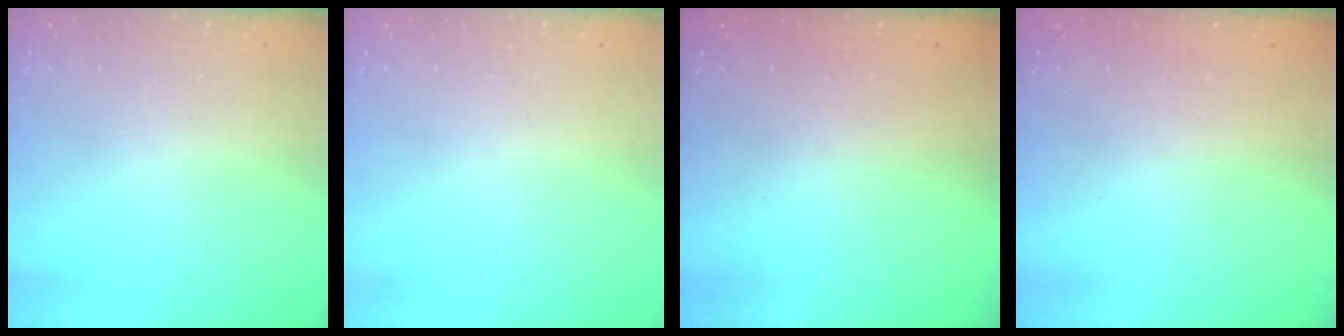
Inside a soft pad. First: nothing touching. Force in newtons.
{"total": 0.0}
{"total": 2.3, "press": 2.2, "slide": 0.6}
{"total": 2.3, "press": 2.1, "slide": 1.0}